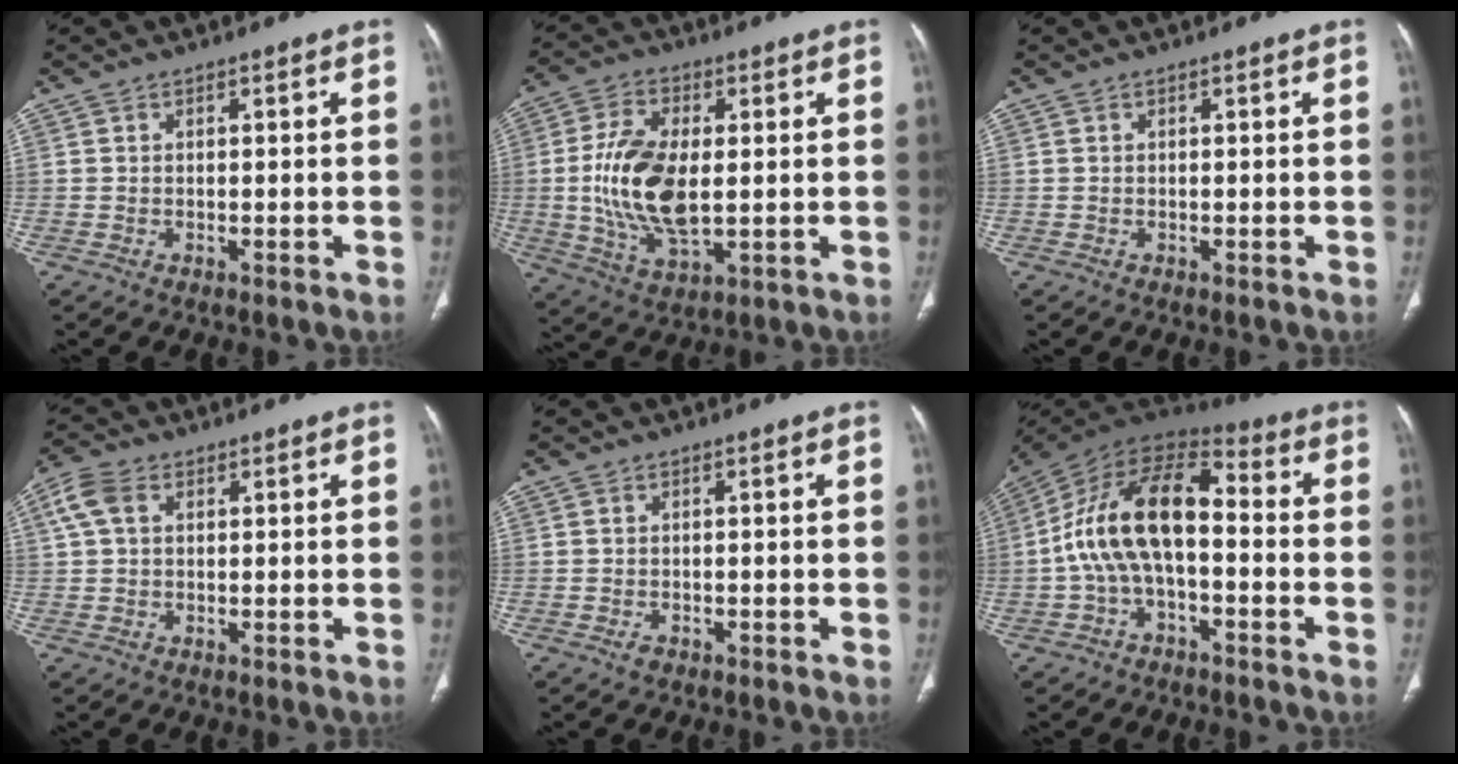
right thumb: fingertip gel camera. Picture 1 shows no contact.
{"total": 14.4, "force": [0.2, 7.1, 12.5], "torque": [-0.252, -0.010, 0.008]}
{"total": 0.0}
{"total": 5.1, "force": [1.6, 3.5, 3.4], "torque": [-0.078, 0.015, 0.030]}
{"total": 1.0, "force": [-0.6, 0.7, 0.4], "torque": [-0.008, 0.004, -0.009]}
{"total": 16.4, "force": [-1.4, 8.6, 13.8], "torque": [-0.246, 0.051, -0.036]}